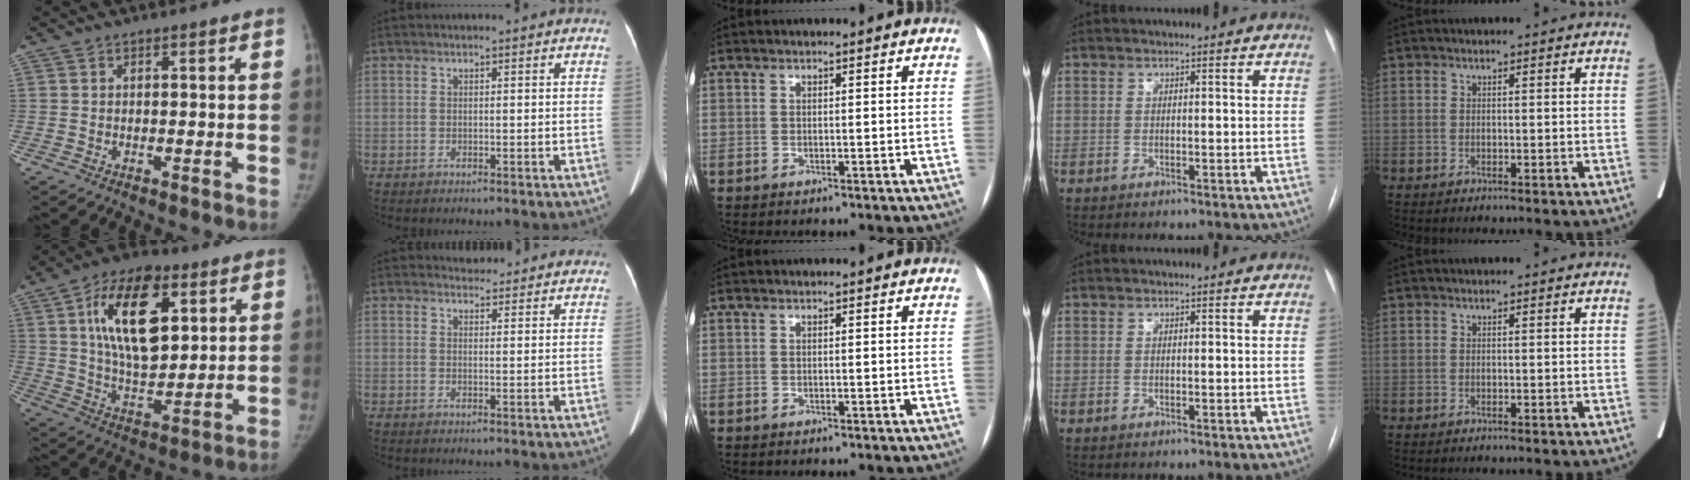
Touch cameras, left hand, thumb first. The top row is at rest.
{"thumb": {"total": 19.3, "force": [6.6, 10.0, 15.1], "torque": [-0.220, -0.023, 0.114]}, "index": {"total": 6.8, "force": [6.5, 1.9, 0.9], "torque": [0.005, 0.010, 0.060]}}